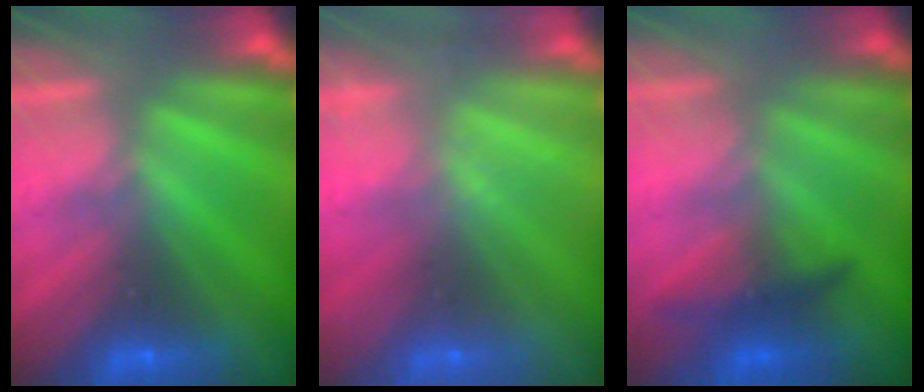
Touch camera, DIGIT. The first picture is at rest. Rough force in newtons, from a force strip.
{"total": 2.2}
{"total": 1.3}